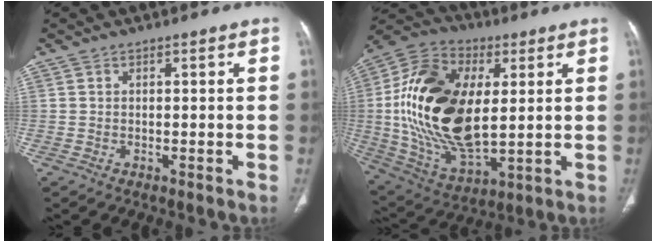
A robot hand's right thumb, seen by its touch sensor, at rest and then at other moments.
{"total": 25.6, "force": [2.9, 14.0, 21.2], "torque": [-0.406, -0.012, 0.053]}